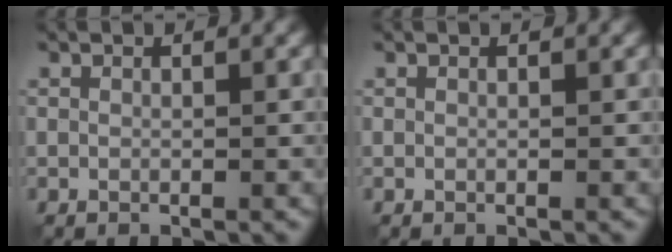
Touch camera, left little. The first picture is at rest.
{"total": 0.0}